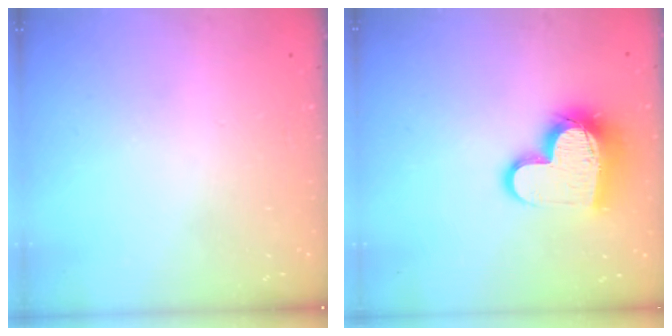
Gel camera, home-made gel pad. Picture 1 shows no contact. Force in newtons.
{"total": 15.8, "press": 15.8, "slide": 1.2}